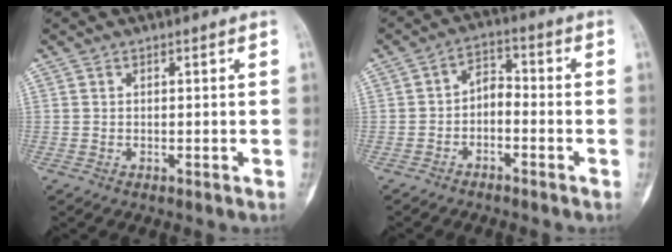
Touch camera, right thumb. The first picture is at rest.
{"total": 4.6, "force": [-1.9, 2.9, 3.1], "torque": [-0.040, 0.035, -0.043]}